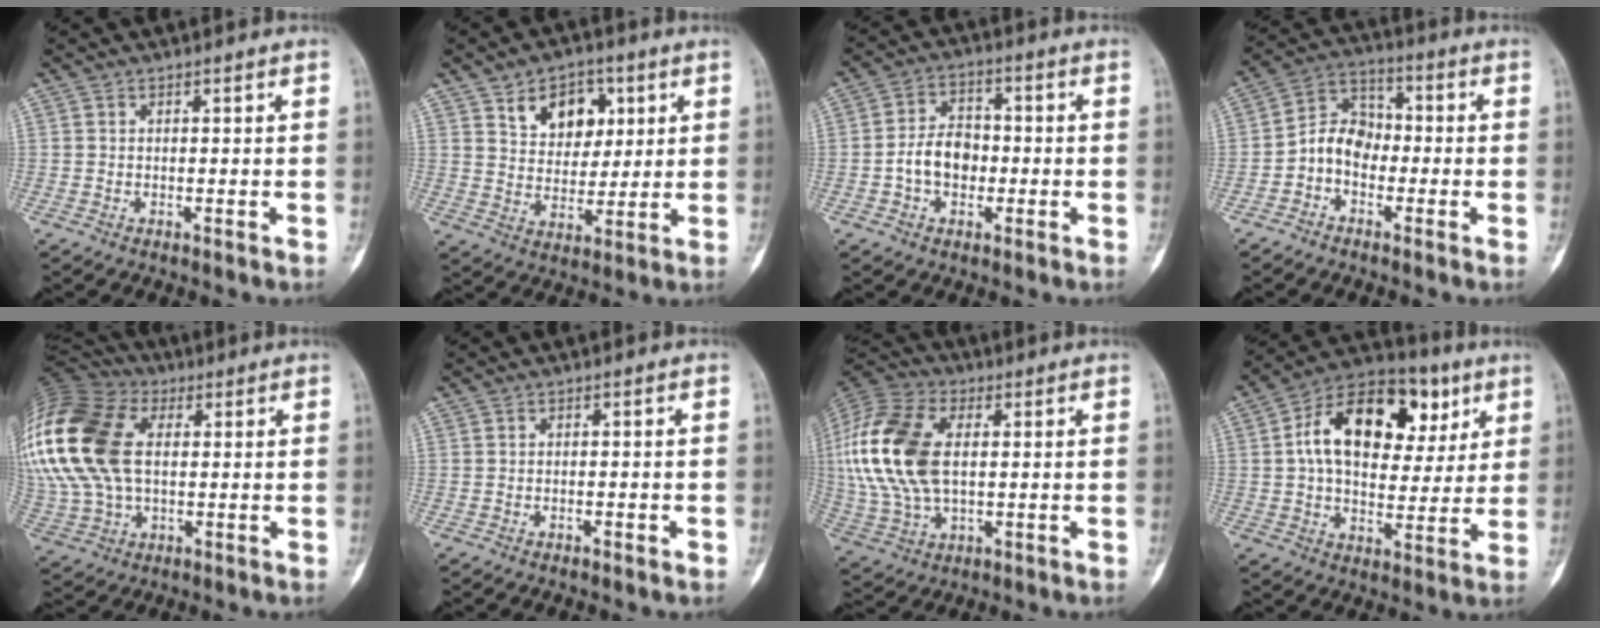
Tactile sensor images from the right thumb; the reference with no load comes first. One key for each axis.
{"total": 11.0, "fx": 4.7, "fy": 7.6, "fz": 6.3, "tx": -0.055, "ty": -0.021, "tz": 0.079}
{"total": 7.9, "fx": -1.5, "fy": 5.7, "fz": 5.3, "tx": -0.073, "ty": 0.025, "tz": -0.033}
{"total": 7.7, "fx": -2.2, "fy": 6.0, "fz": 4.4, "tx": -0.055, "ty": 0.037, "tz": -0.057}
{"total": 28.8, "fx": 5.1, "fy": 18.8, "fz": 21.2, "tx": -0.519, "ty": 0.035, "tz": 0.104}
{"total": 1.3, "fx": -0.6, "fy": 0.5, "fz": 1.1, "tx": -0.022, "ty": 0.008, "tz": -0.007}
{"total": 20.2, "fx": 2.1, "fy": 12.1, "fz": 16.1, "tx": -0.354, "ty": 0.004, "tz": 0.041}
{"total": 21.0, "fx": 6.3, "fy": 13.1, "fz": 15.1, "tx": -0.204, "ty": 0.013, "tz": 0.092}